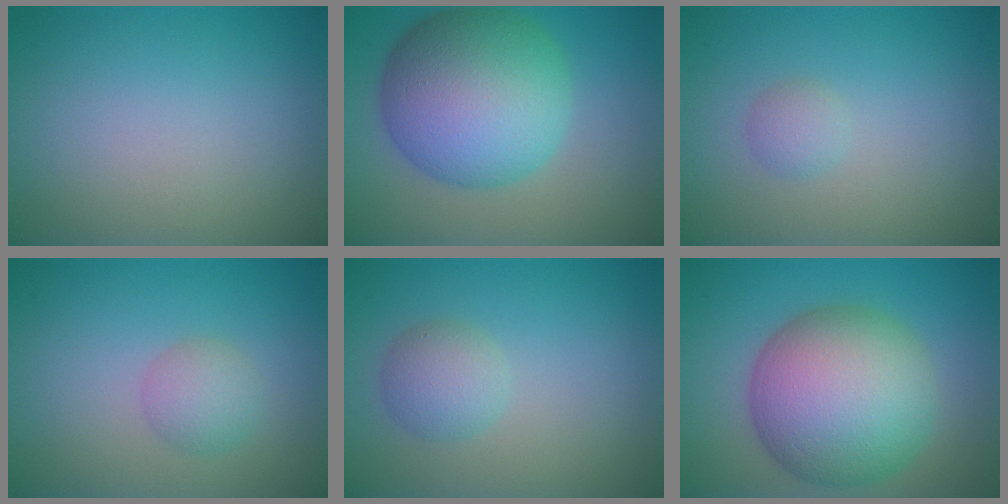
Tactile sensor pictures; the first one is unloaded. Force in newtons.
{"total": 12.4, "press": 12.4, "slide": 0.1}
{"total": 1.2, "press": 1.2, "slide": 0.0}
{"total": 2.2, "press": 2.2, "slide": 0.1}
{"total": 2.6, "press": 2.6, "slide": 0.1}
{"total": 12.2, "press": 12.2, "slide": 0.4}